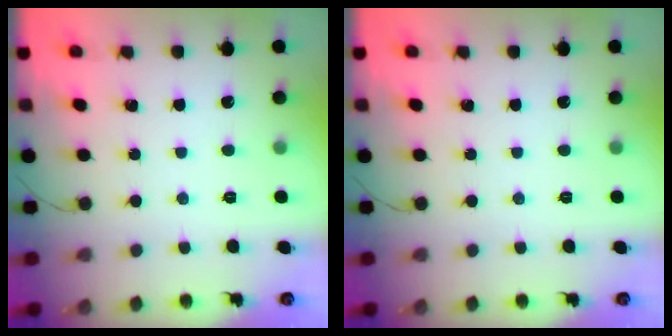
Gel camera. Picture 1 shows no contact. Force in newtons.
{"total": 0.0}